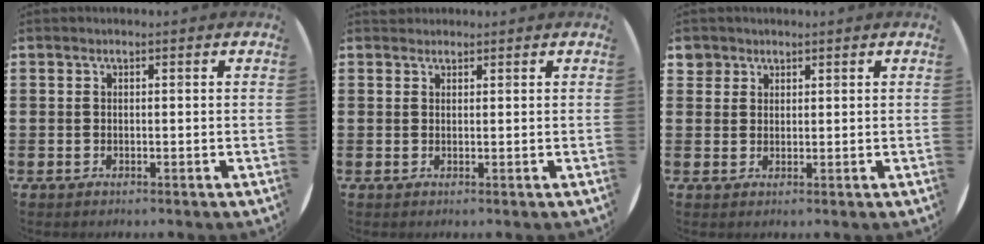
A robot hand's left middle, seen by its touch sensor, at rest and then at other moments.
{"total": 1.0, "force": [0.9, 0.3, -0.2], "torque": [0.003, 0.004, 0.018]}
{"total": 2.0, "force": [1.6, 1.3, 0.0], "torque": [0.003, 0.003, 0.030]}